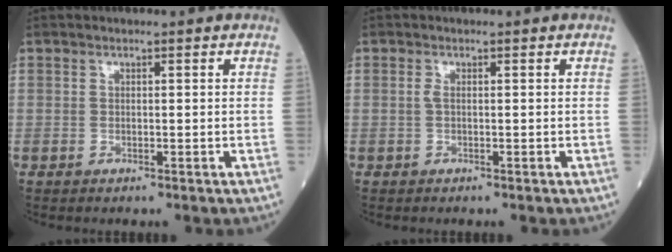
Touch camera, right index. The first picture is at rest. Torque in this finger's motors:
{"motor_torque": [0.17, 0.18, 0.08, 0.03]}